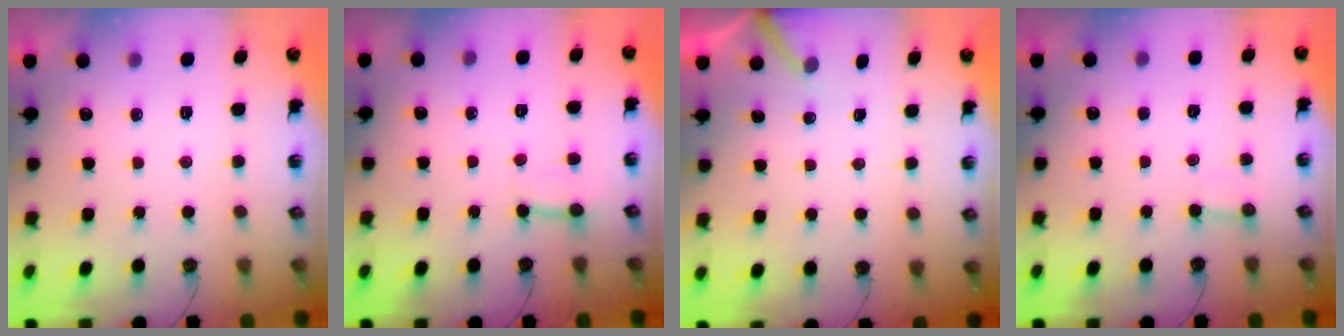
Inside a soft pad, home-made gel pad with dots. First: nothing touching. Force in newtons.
{"total": 3.0, "press": 2.9, "slide": 0.3}
{"total": 2.5, "press": 2.5, "slide": 0.2}
{"total": 2.5, "press": 2.5, "slide": 0.1}